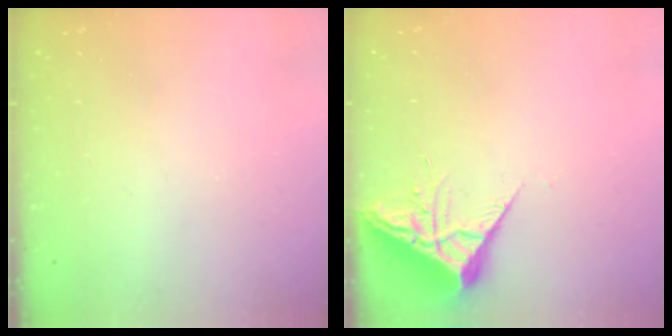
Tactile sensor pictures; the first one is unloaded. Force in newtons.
{"total": 7.0, "press": 7.0, "slide": 0.7}